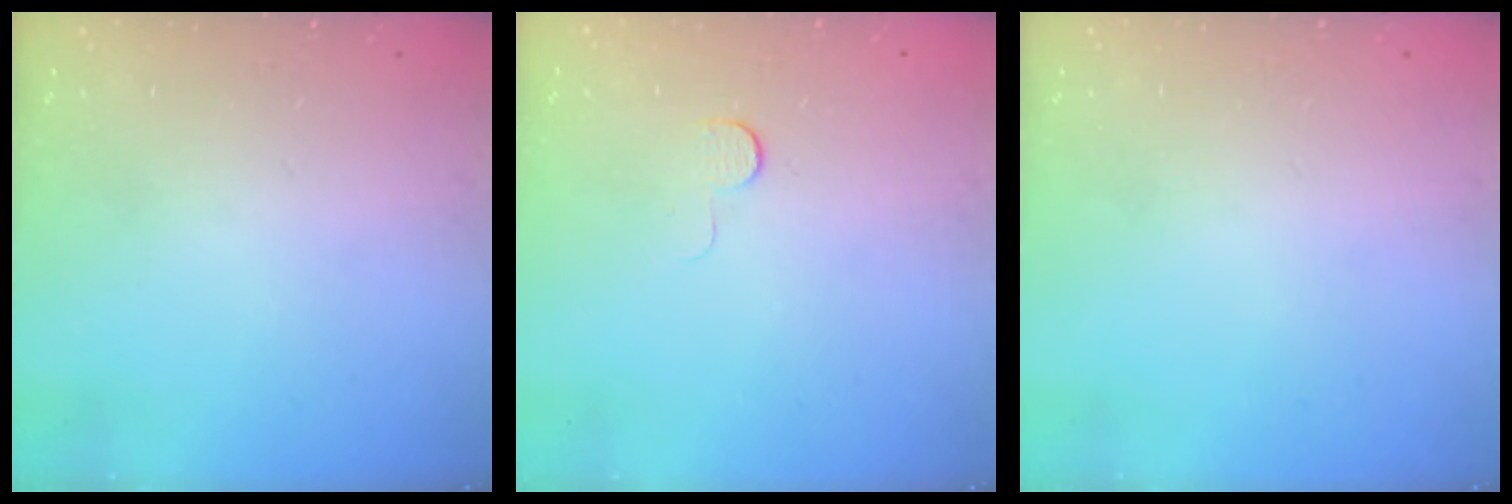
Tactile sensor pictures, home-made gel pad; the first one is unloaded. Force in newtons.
{"total": 4.4, "press": 4.4, "slide": 0.5}
{"total": 0.0}